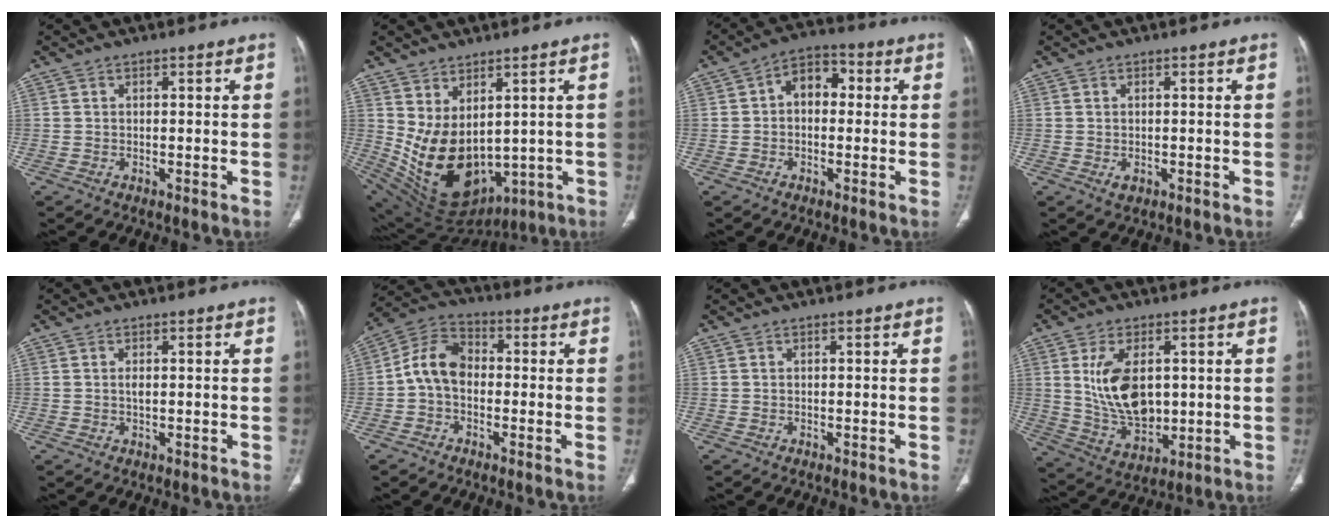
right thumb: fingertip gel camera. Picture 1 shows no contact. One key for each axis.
{"total": 15.5, "fx": 1.5, "fy": 9.8, "fz": 11.9, "tx": -0.192, "ty": -0.034, "tz": 0.073}
{"total": 6.9, "fx": 0.5, "fy": 4.9, "fz": 4.9, "tx": -0.050, "ty": 0.025, "tz": -0.005}
{"total": 1.5, "fx": -0.4, "fy": 1.0, "fz": 1.1, "tx": -0.017, "ty": -0.002, "tz": -0.002}
{"total": 1.0, "fx": 0.1, "fy": 0.4, "fz": 0.9, "tx": -0.017, "ty": -0.001, "tz": 0.002}
{"total": 8.4, "fx": -0.9, "fy": 6.0, "fz": 5.8, "tx": -0.094, "ty": 0.029, "tz": -0.034}
{"total": 0.0}
{"total": 13.0, "fx": 2.1, "fy": 7.8, "fz": 10.2, "tx": -0.165, "ty": -0.016, "tz": 0.053}